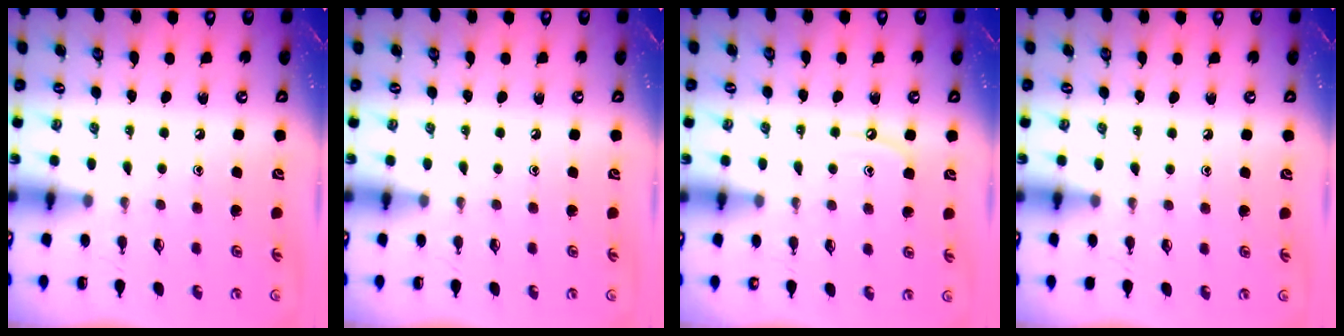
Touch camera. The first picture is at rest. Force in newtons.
{"total": 0.0}
{"total": 4.5, "press": 4.5, "slide": 0.6}
{"total": 3.0, "press": 3.0, "slide": 0.5}